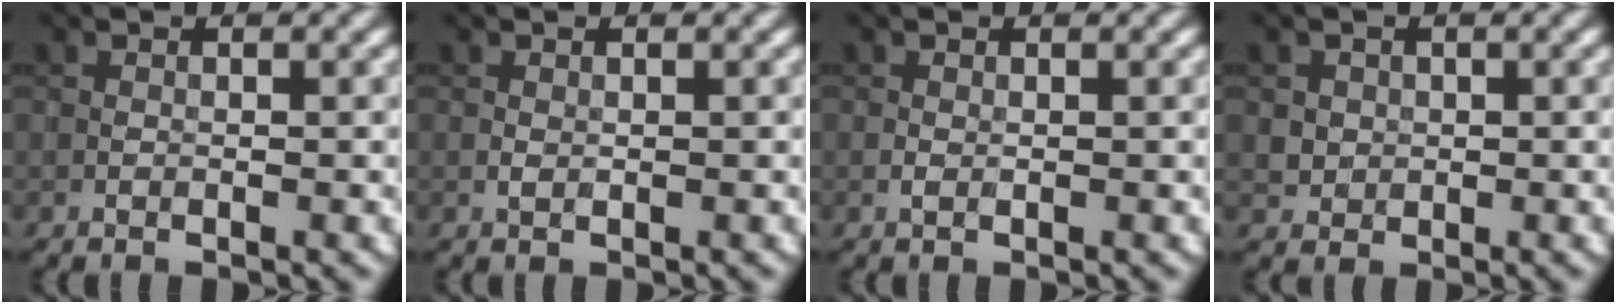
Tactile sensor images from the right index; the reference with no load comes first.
{"total": 0.0}
{"total": 0.0}
{"total": 1.8, "force": [0.4, 1.8, 0.2], "torque": [-0.007, 0.000, 0.027]}